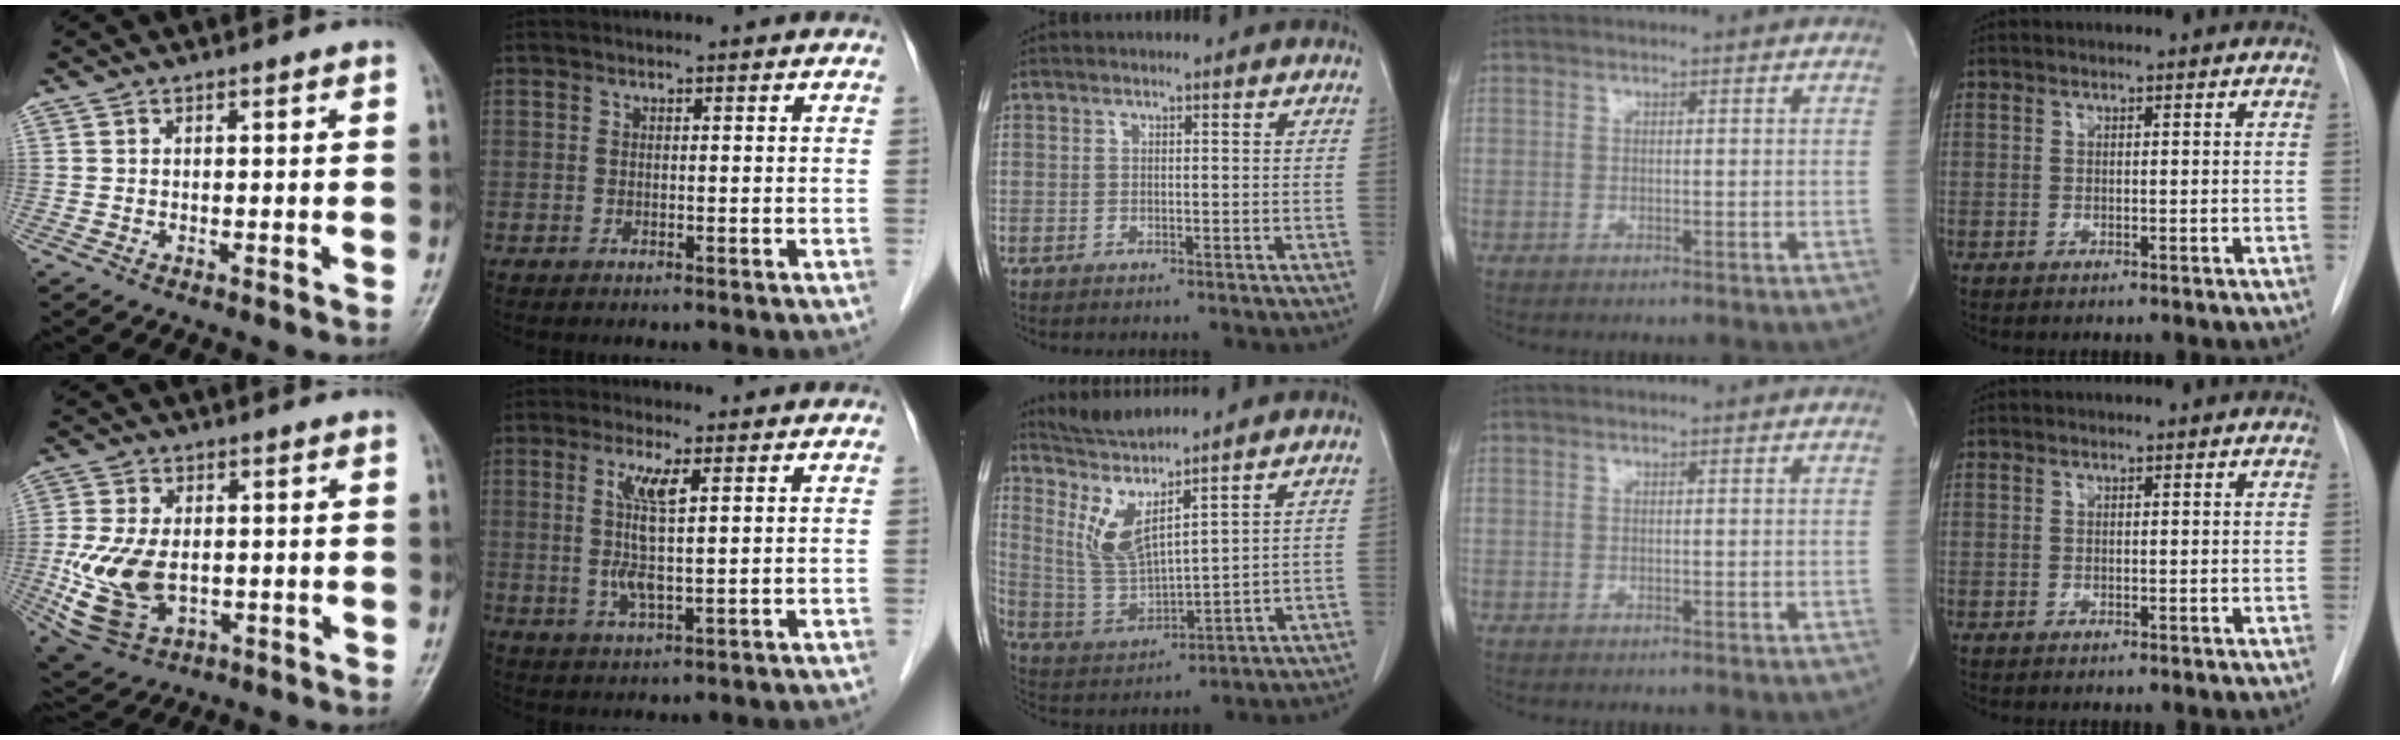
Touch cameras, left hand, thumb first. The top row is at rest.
{"thumb": {"total": 13.2, "force": [-1.6, 8.5, 10.0], "torque": [-0.199, -0.010, -0.015]}, "index": {"total": 6.4, "force": [1.5, 0.5, 6.2], "torque": [-0.131, -0.006, 0.030]}, "middle": {"total": 8.3, "force": [6.7, -0.6, 4.9], "torque": [-0.119, -0.022, 0.150]}}